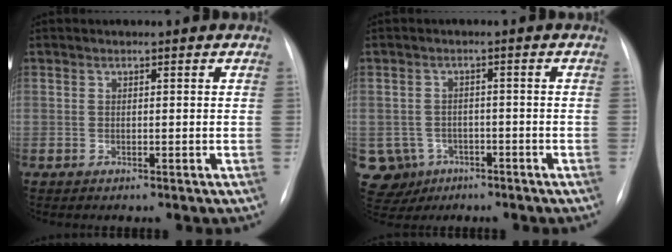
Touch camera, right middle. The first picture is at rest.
{"total": 6.9, "force": [-3.0, 6.2, 0.7], "torque": [-0.028, 0.005, -0.036]}